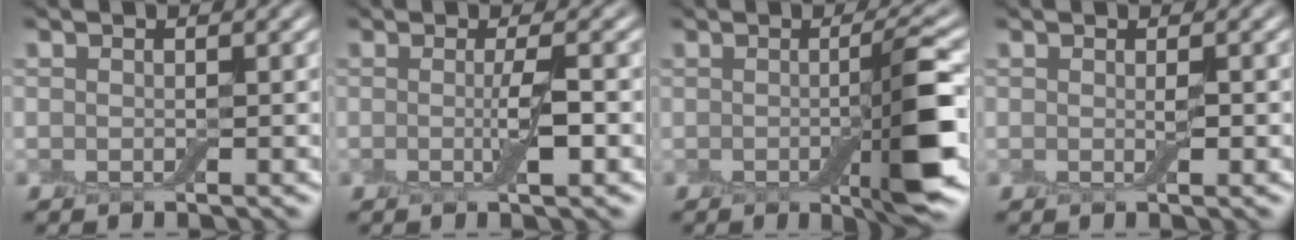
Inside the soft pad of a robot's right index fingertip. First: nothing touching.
{"total": 2.2, "force": [-0.2, 0.0, 2.2], "torque": [-0.045, -0.007, -0.007]}
{"total": 5.7, "force": [-1.1, 0.8, 5.6], "torque": [-0.083, -0.002, -0.019]}
{"total": 0.6, "force": [0.1, -0.1, 0.6], "torque": [-0.010, -0.002, -0.001]}